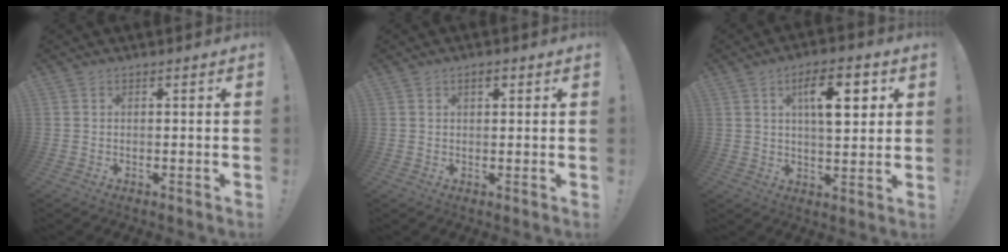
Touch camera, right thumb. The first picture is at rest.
{"total": 1.8, "force": [1.0, 0.8, 1.3], "torque": [-0.016, -0.001, 0.015]}
{"total": 11.8, "force": [4.0, 4.8, 10.0], "torque": [-0.147, 0.001, 0.060]}